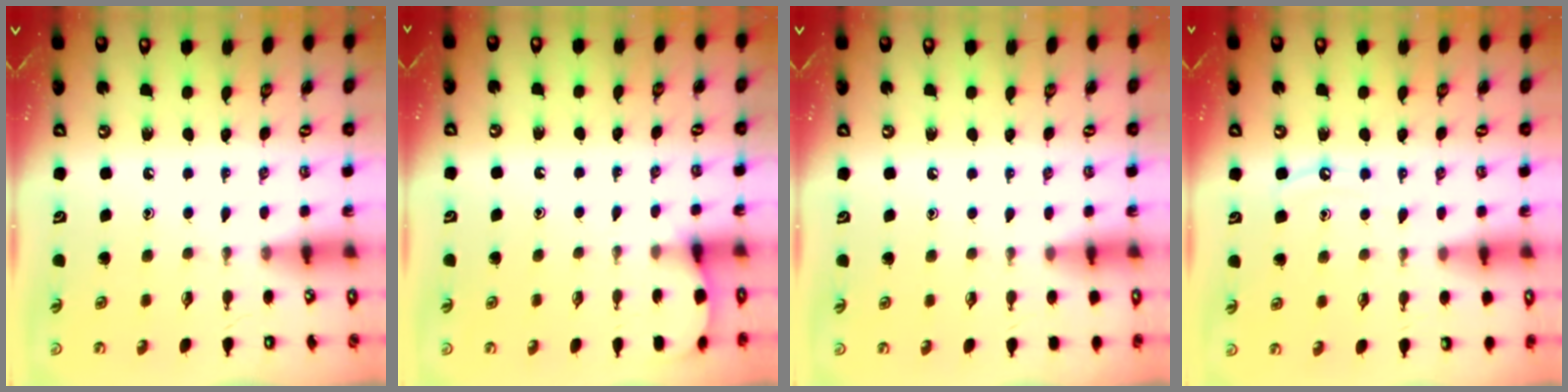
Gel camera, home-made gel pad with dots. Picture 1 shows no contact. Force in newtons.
{"total": 3.6, "press": 3.6, "slide": 0.2}
{"total": 4.3, "press": 4.3, "slide": 0.6}
{"total": 7.3, "press": 7.2, "slide": 0.7}